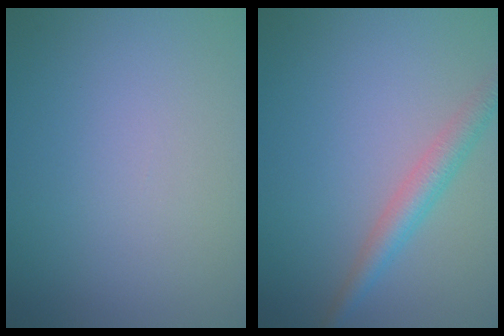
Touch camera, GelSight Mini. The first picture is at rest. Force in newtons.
{"total": 2.9, "press": 2.9, "slide": 0.1}